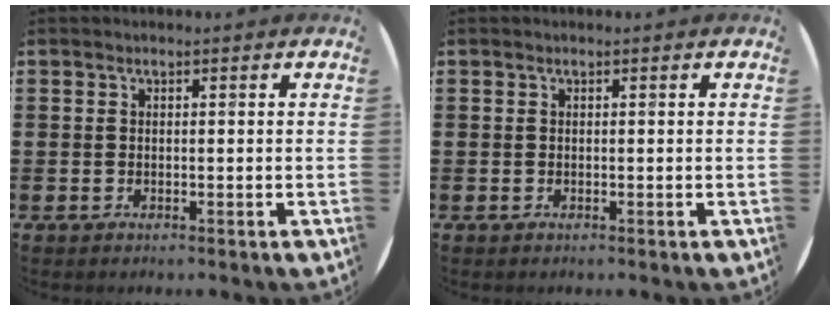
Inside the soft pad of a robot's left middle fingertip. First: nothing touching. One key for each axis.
{"total": 0.0}